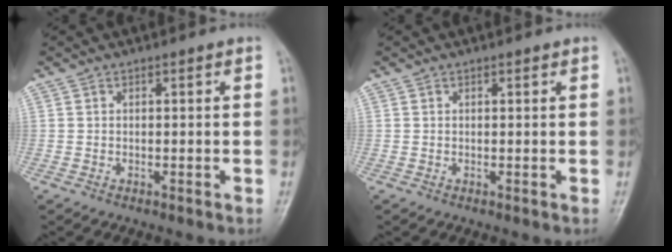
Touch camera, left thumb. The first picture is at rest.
{"total": 0.6, "force": [0.4, 0.3, 0.3], "torque": [-0.006, -0.002, 0.004]}